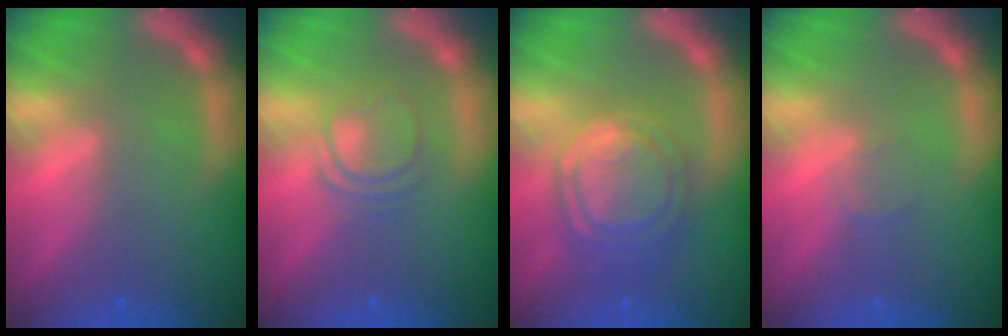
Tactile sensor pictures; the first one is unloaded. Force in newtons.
{"total": 3.5}
{"total": 8.6}
{"total": 1.0}